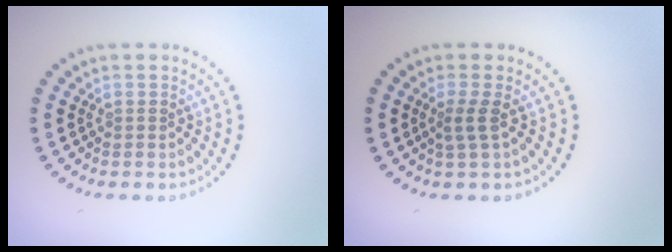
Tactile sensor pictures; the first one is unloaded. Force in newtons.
{"total": 1.7, "press": 1.2, "slide": 1.2}